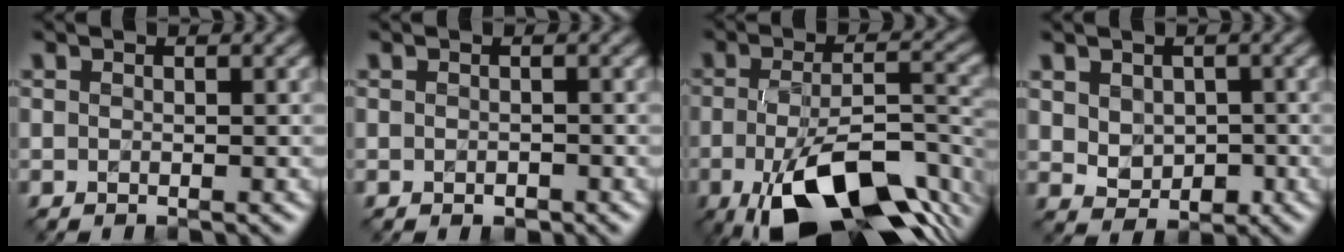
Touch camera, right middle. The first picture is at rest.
{"total": 0.7, "force": [-0.3, 0.4, 0.4], "torque": [-0.005, -0.002, -0.003]}
{"total": 13.1, "force": [-6.3, 5.1, 10.3], "torque": [-0.180, -0.023, -0.095]}
{"total": 3.0, "force": [0.3, 2.5, 1.6], "torque": [-0.026, -0.006, 0.014]}